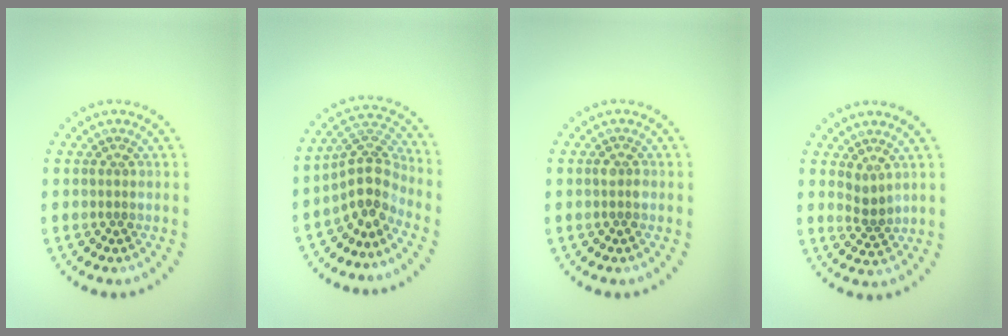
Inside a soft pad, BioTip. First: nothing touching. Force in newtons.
{"total": 3.8, "press": 2.9, "slide": 2.5}
{"total": 1.2, "press": 1.1, "slide": 0.5}
{"total": 1.6, "press": 1.1, "slide": 1.2}